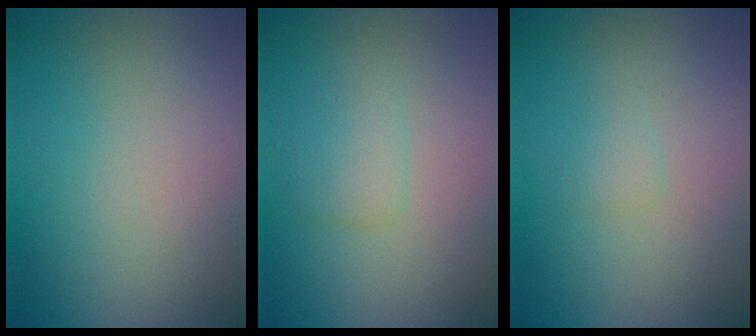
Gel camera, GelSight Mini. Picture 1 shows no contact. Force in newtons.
{"total": 1.6, "press": 1.6, "slide": 0.0}
{"total": 0.8, "press": 0.8, "slide": 0.0}